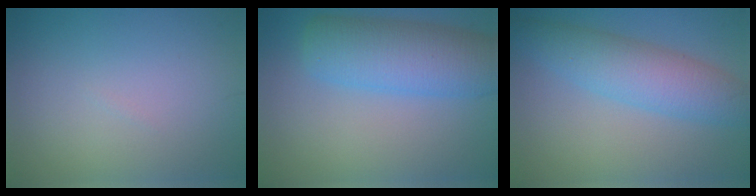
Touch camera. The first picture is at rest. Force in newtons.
{"total": 7.0, "press": 7.0, "slide": 0.1}
{"total": 5.2, "press": 5.2, "slide": 0.1}